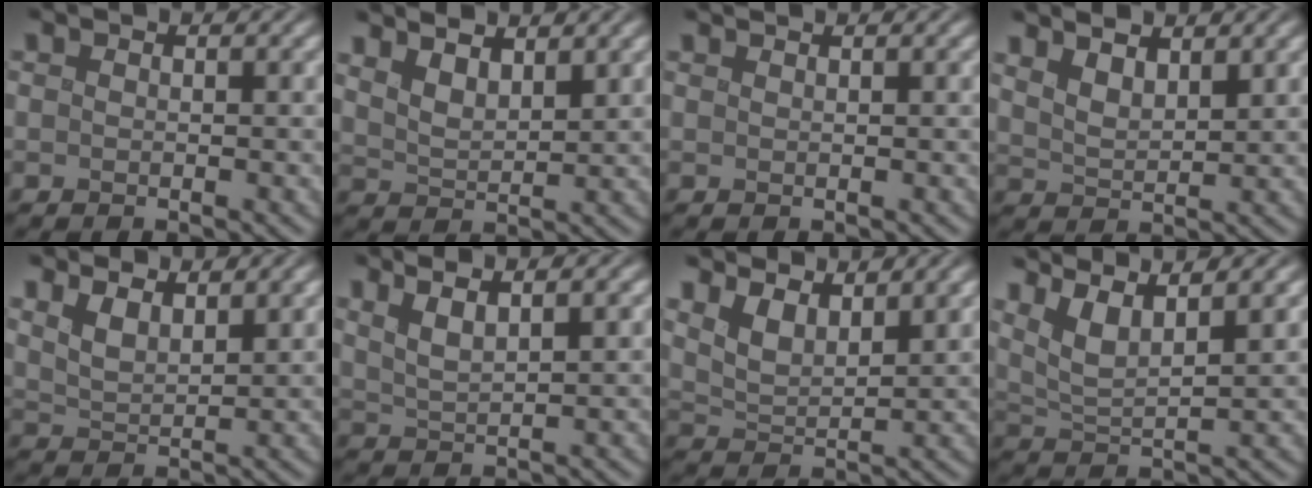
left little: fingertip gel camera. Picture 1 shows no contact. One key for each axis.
{"total": 3.4, "fx": 2.4, "fy": 1.1, "fz": 2.0, "tx": -0.040, "ty": 0.009, "tz": 0.046}
{"total": 1.1, "fx": 1.0, "fy": 0.3, "fz": 0.4, "tx": 0.007, "ty": -0.001, "tz": 0.003}
{"total": 3.2, "fx": 2.2, "fy": 1.1, "fz": 2.0, "tx": -0.039, "ty": 0.007, "tz": 0.043}
{"total": 3.0, "fx": 2.3, "fy": 1.0, "fz": 1.7, "tx": -0.048, "ty": 0.003, "tz": 0.051}
{"total": 3.2, "fx": 1.9, "fy": 0.5, "fz": 2.5, "tx": -0.054, "ty": 0.011, "tz": 0.040}
{"total": 4.4, "fx": 3.5, "fy": 1.6, "fz": 2.2, "tx": -0.059, "ty": 0.004, "tz": 0.066}
{"total": 8.1, "fx": 5.6, "fy": 2.8, "fz": 5.2, "tx": -0.121, "ty": 0.035, "tz": 0.091}